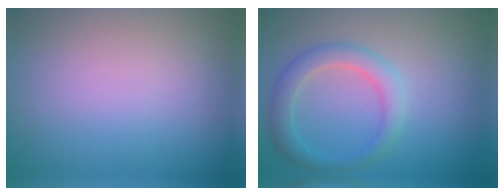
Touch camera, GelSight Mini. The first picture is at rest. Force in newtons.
{"total": 2.8, "press": 2.8, "slide": 0.2}